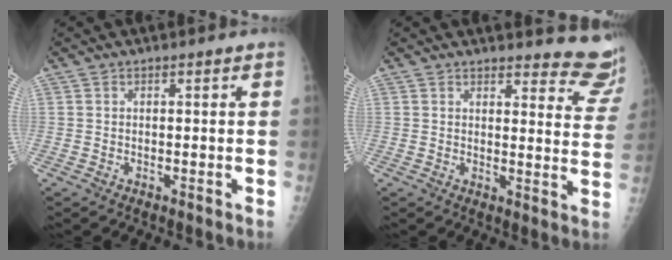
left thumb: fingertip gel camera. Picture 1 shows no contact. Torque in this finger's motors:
{"motor_torque": [-0.23, -0.21, -0.17, -0.28, 0.02]}